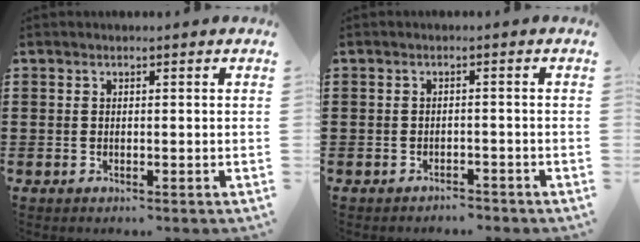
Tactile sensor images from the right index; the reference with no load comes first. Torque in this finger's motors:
{"motor_torque": [1.09, 1.05, 0.03, 0.00]}